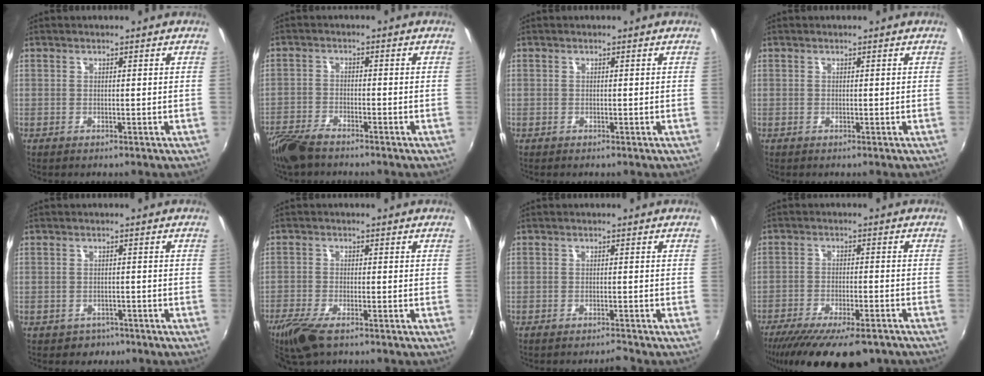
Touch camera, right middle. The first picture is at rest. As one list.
[{"total": 7.5, "force": [-6.1, 2.2, 3.7], "torque": [-0.099, -0.023, -0.121]}, {"total": 0.7, "force": [-0.3, 0.6, -0.1], "torque": [0.001, 0.002, -0.003]}, {"total": 0.0}, {"total": 2.9, "force": [-1.9, 2.1, 0.2], "torque": [-0.012, -0.003, -0.026]}, {"total": 7.7, "force": [-5.7, 2.1, 4.8], "torque": [-0.123, -0.026, -0.111]}, {"total": 2.0, "force": [-2.0, 0.0, 0.4], "torque": [-0.017, -0.009, -0.038]}, {"total": 17.5, "force": [-13.5, 4.9, 10.0], "torque": [-0.196, -0.048, -0.201]}]